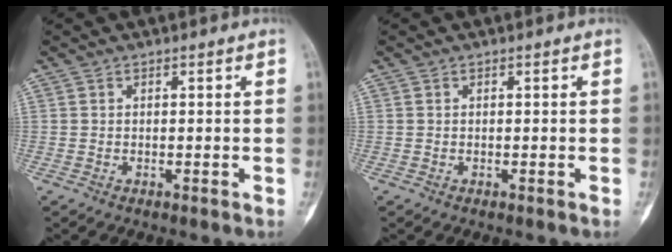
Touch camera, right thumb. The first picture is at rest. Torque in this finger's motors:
{"motor_torque": [0.05, 0.05, 0.11, 0.00, 0.02]}